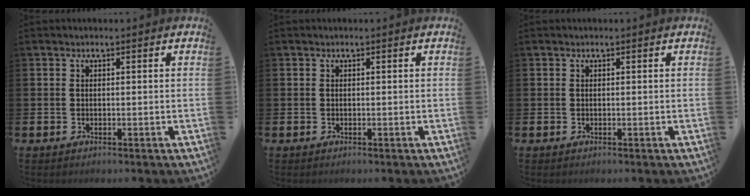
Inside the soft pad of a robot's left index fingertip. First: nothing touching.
{"total": 0.0}
{"total": 0.0}